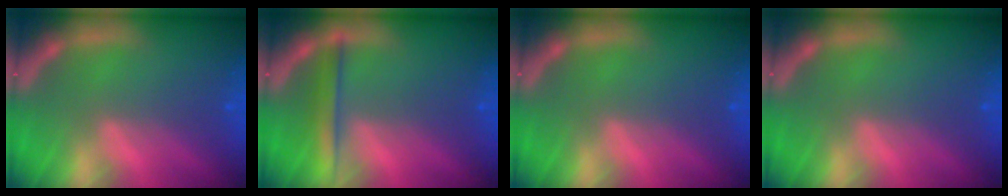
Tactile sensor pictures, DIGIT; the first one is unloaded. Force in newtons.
{"total": 2.9}
{"total": 0.0}
{"total": 0.0}